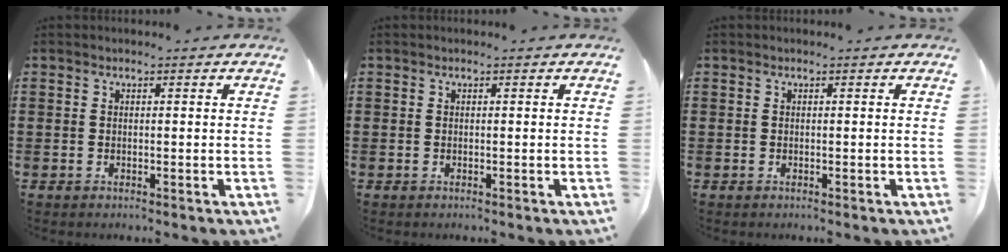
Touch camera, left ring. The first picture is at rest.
{"total": 0.0}
{"total": 0.0}